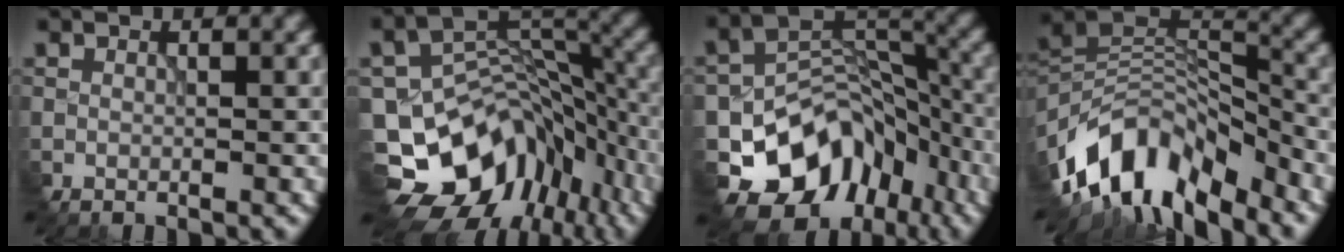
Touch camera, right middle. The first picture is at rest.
{"total": 12.4, "force": [-7.3, 8.2, 5.9], "torque": [-0.113, -0.005, -0.114]}
{"total": 10.0, "force": [-5.4, 7.2, 4.3], "torque": [-0.062, -0.004, -0.083]}
{"total": 11.4, "force": [-8.0, 5.1, 6.4], "torque": [-0.131, 0.012, -0.147]}